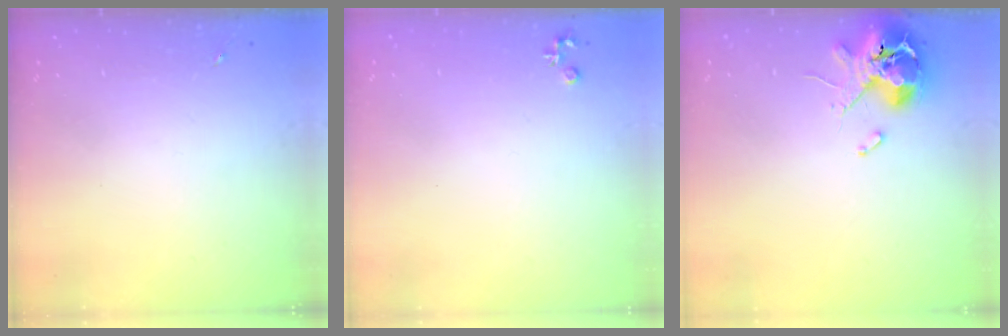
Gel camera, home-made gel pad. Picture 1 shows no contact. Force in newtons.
{"total": 3.7, "press": 3.6, "slide": 0.4}
{"total": 10.7, "press": 10.6, "slide": 1.6}